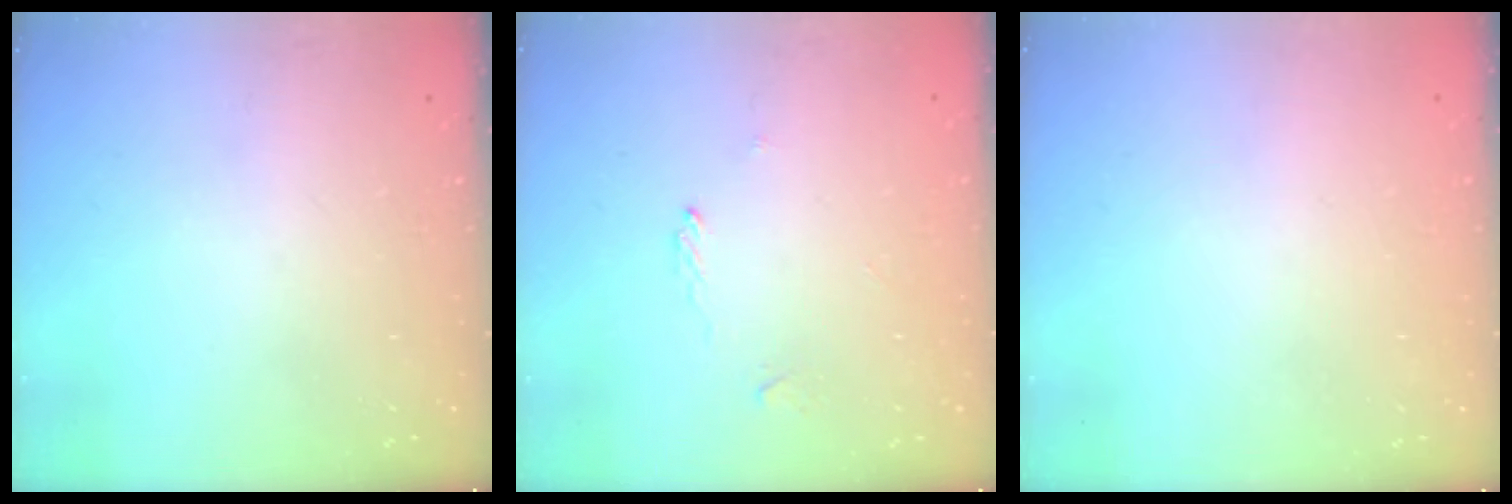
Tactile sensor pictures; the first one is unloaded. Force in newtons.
{"total": 1.9, "press": 1.8, "slide": 0.5}
{"total": 1.9, "press": 1.9, "slide": 0.1}